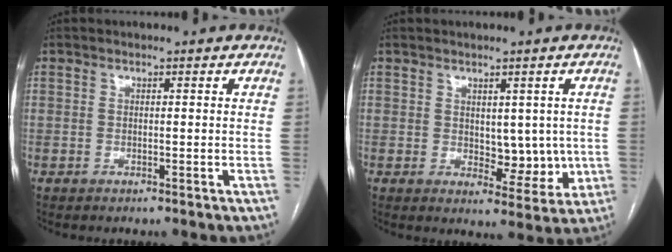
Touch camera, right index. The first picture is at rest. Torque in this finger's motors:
{"motor_torque": [0.32, 0.24, 0.06, 0.01]}